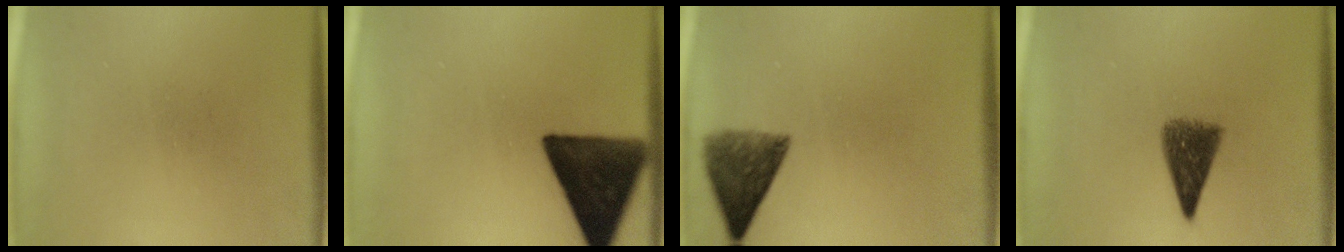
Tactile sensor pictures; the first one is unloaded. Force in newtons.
{"total": 14.9}
{"total": 6.9}
{"total": 6.2}